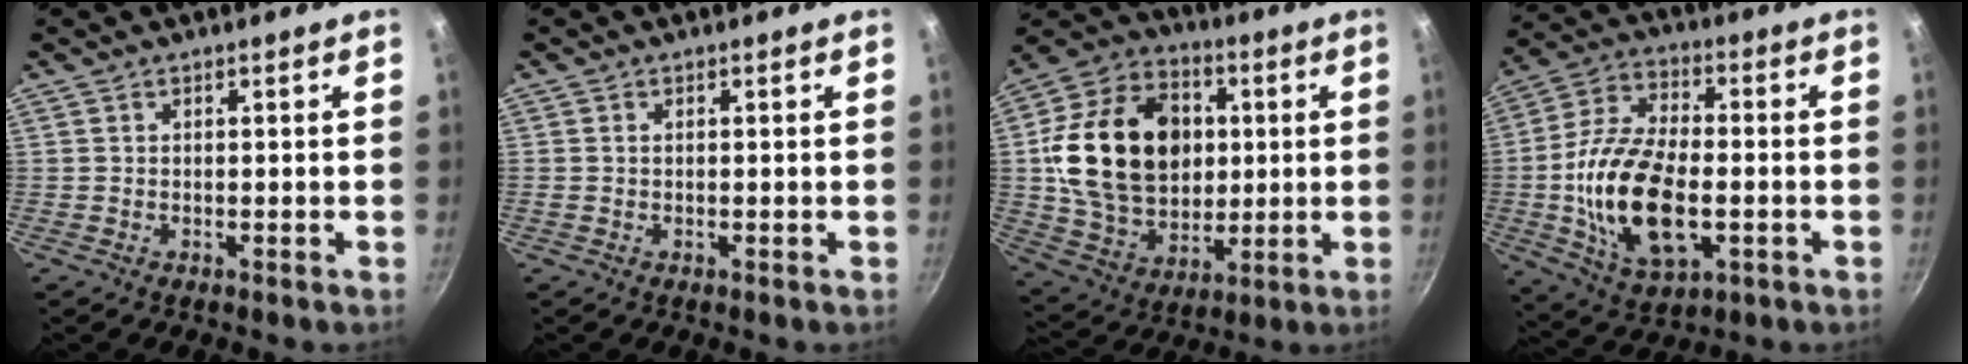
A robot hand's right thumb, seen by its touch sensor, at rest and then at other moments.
{"total": 0.7, "force": [0.1, 0.5, 0.4], "torque": [-0.006, 0.003, 0.001]}
{"total": 24.3, "force": [2.9, 18.4, 15.7], "torque": [-0.242, 0.011, 0.056]}
{"total": 19.8, "force": [-3.1, 10.5, 16.4], "torque": [-0.306, 0.018, -0.056]}